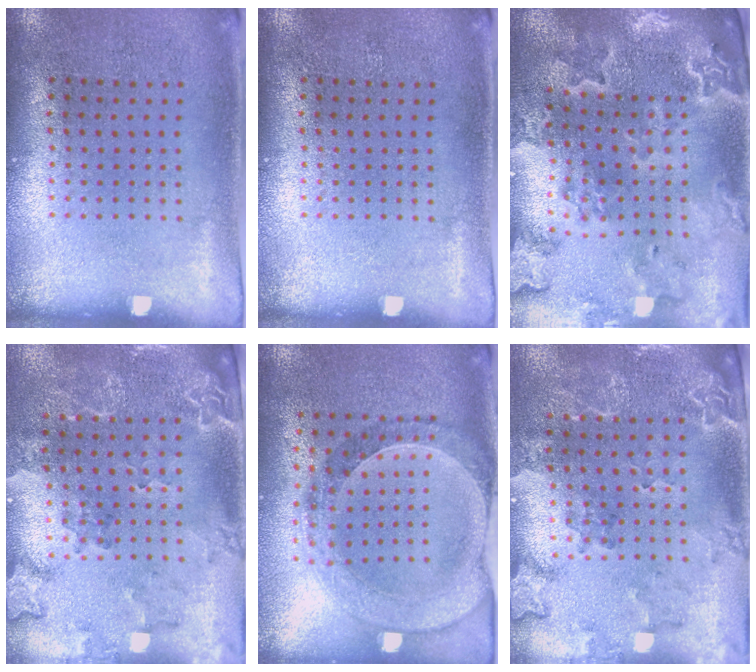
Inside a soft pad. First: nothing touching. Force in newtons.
{"total": 0.0}
{"total": 3.1, "press": 2.9, "slide": 1.2}
{"total": 2.0, "press": 1.9, "slide": 0.7}
{"total": 0.9, "press": 0.9, "slide": 0.2}
{"total": 2.0, "press": 1.9, "slide": 0.7}